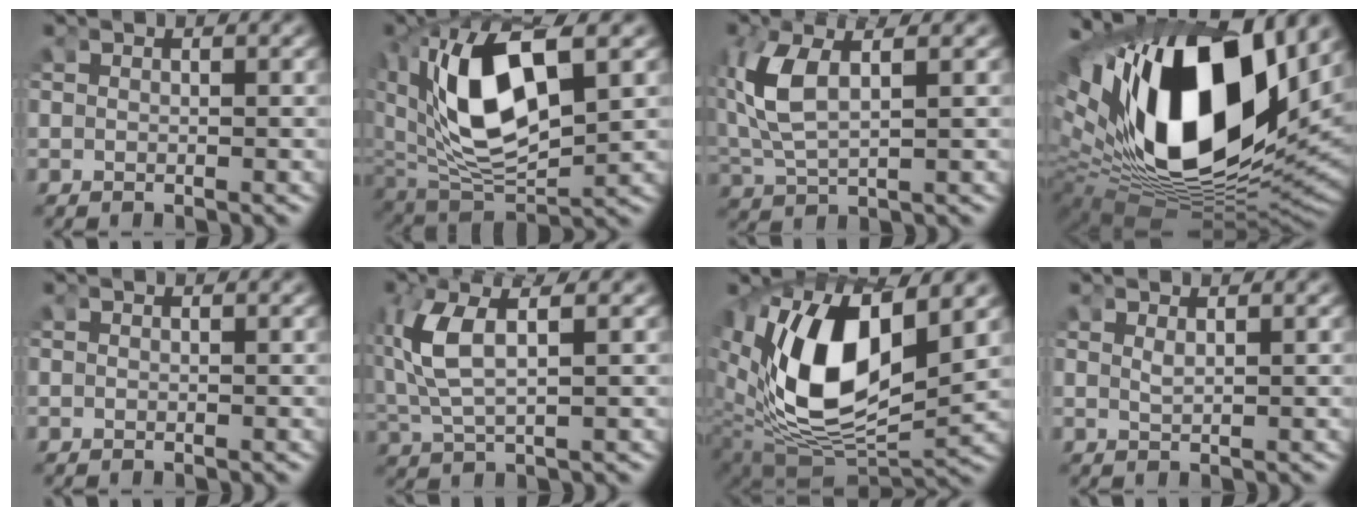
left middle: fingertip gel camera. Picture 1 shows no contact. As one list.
[{"total": 11.4, "force": [2.0, 6.0, 9.4], "torque": [-0.202, -0.018, 0.048]}, {"total": 4.9, "force": [1.2, 2.4, 4.0], "torque": [-0.117, -0.015, 0.037]}, {"total": 24.8, "force": [2.9, 13.7, 20.4], "torque": [-0.340, -0.011, 0.053]}, {"total": 0.0}, {"total": 4.5, "force": [1.0, 1.9, 3.9], "torque": [-0.109, -0.013, 0.030]}, {"total": 14.9, "force": [1.4, 9.0, 11.9], "torque": [-0.248, -0.037, 0.046]}, {"total": 0.9, "force": [0.6, -0.4, 0.5], "torque": [-0.014, -0.011, 0.022]}]